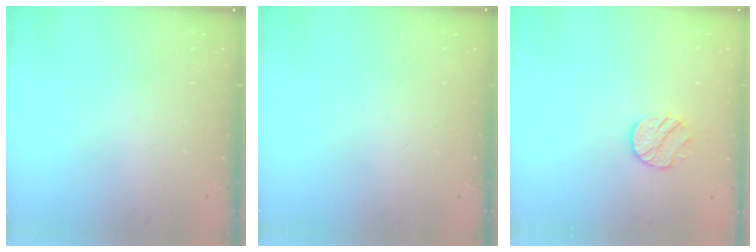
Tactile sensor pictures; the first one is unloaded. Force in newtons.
{"total": 0.0}
{"total": 8.6, "press": 8.5, "slide": 0.1}